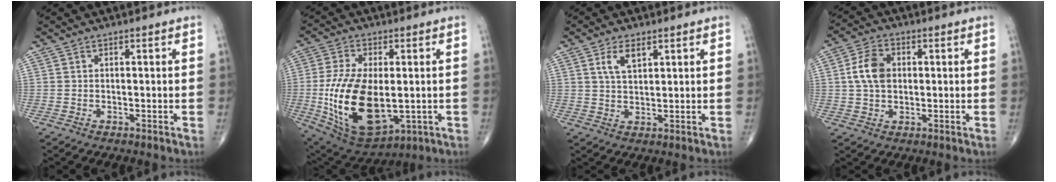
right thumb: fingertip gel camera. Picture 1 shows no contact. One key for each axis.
{"total": 20.2, "fx": -2.2, "fy": 10.6, "fz": 17.0, "tx": -0.328, "ty": -0.012, "tz": -0.014}
{"total": 4.3, "fx": 2.2, "fy": 2.0, "fz": 3.1, "tx": -0.054, "ty": -0.008, "tz": 0.042}
{"total": 7.1, "fx": 0.8, "fy": 4.9, "fz": 5.0, "tx": -0.088, "ty": 0.008, "tz": 0.011}